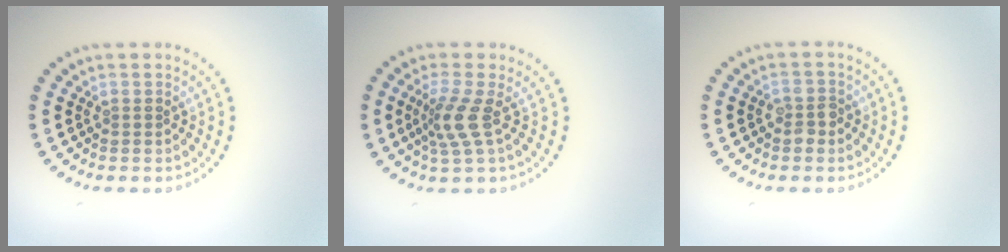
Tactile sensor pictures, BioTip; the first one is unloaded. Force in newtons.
{"total": 2.9, "press": 2.1, "slide": 2.0}
{"total": 1.7, "press": 1.7, "slide": 0.3}